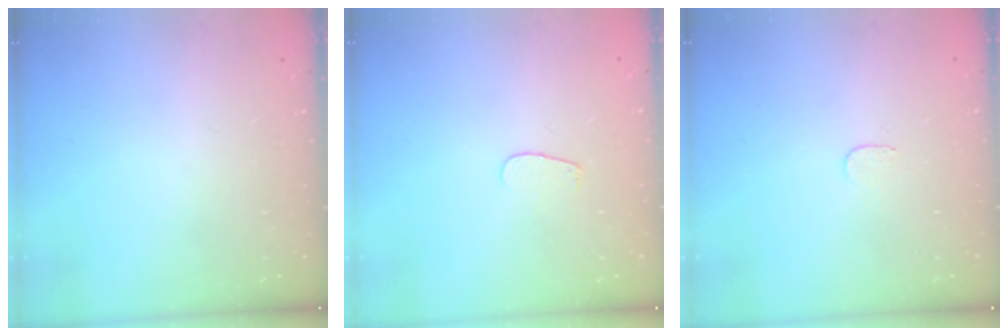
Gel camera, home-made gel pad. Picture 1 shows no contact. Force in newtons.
{"total": 2.6, "press": 2.5, "slide": 0.3}
{"total": 3.0, "press": 3.0, "slide": 0.3}